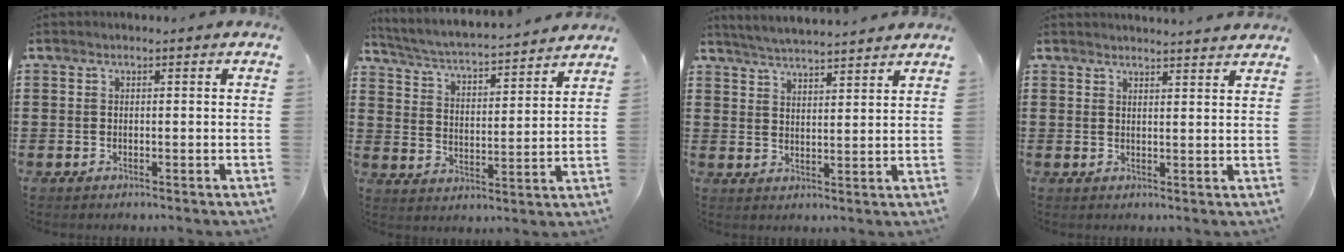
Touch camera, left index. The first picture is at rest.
{"total": 3.9, "force": [3.8, -0.4, 1.0], "torque": [-0.040, -0.035, 0.057]}
{"total": 4.4, "force": [4.3, -0.5, 0.8], "torque": [-0.029, -0.020, 0.077]}
{"total": 2.4, "force": [2.4, -0.4, 0.1], "torque": [-0.008, -0.009, 0.045]}